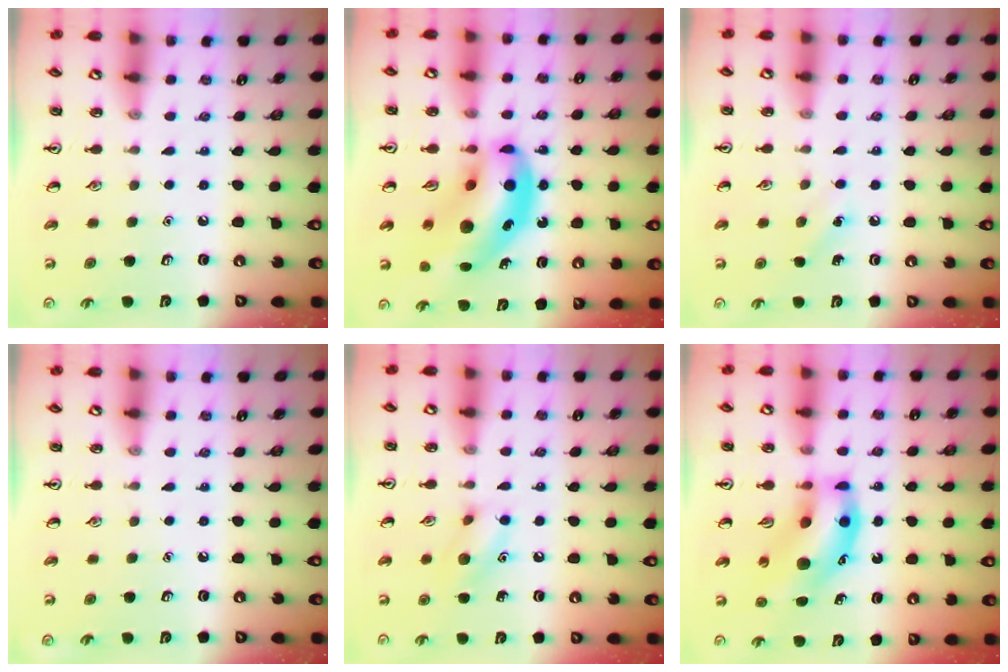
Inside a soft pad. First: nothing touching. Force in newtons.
{"total": 16.9, "press": 16.1, "slide": 5.0}
{"total": 5.4, "press": 5.2, "slide": 1.5}
{"total": 0.0}
{"total": 8.6, "press": 8.6, "slide": 0.7}
{"total": 14.8, "press": 14.3, "slide": 3.9}